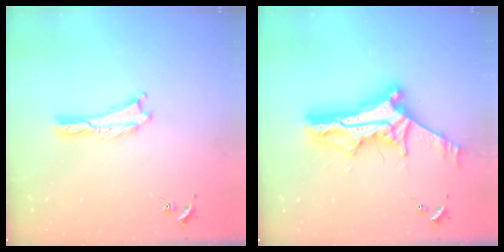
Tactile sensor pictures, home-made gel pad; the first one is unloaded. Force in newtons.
{"total": 12.3, "press": 12.2, "slide": 1.0}